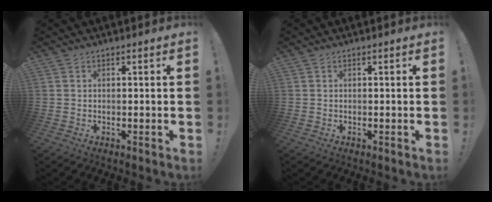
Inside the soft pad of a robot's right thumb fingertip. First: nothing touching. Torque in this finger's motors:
{"motor_torque": [0.00, 0.00, 0.00, 0.00, 0.00]}